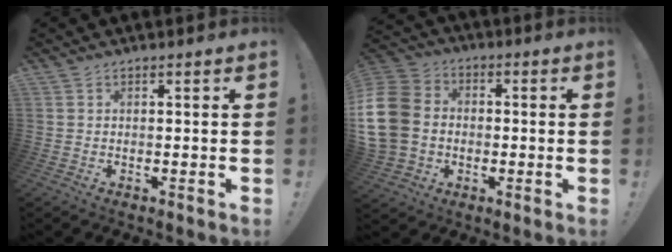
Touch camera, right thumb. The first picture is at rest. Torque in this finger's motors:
{"motor_torque": [2.09, 1.94, 1.52, -0.21, 0.20]}